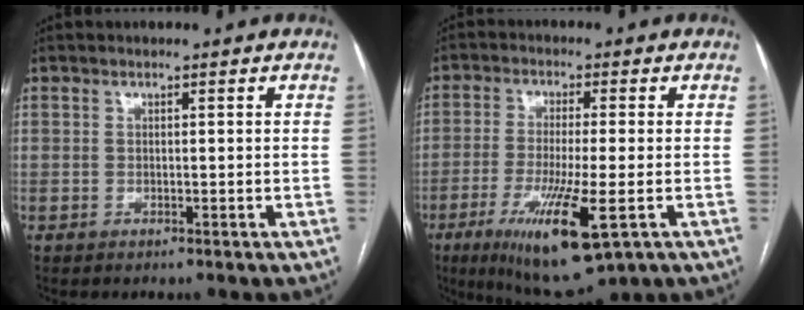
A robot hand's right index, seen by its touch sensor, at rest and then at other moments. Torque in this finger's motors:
{"motor_torque": [1.82, -0.32, 0.71, 0.21]}